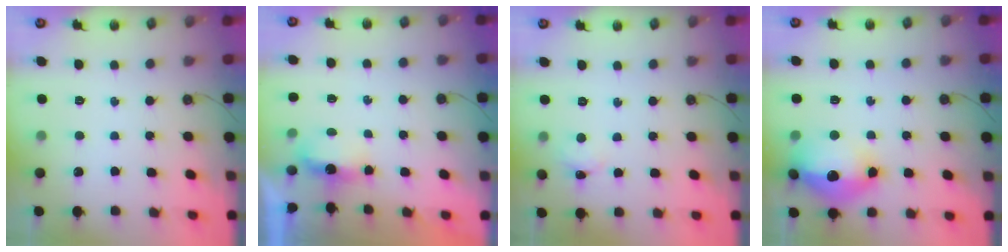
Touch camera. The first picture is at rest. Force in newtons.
{"total": 3.8, "press": 3.7, "slide": 0.6}
{"total": 3.3, "press": 3.3, "slide": 0.4}
{"total": 16.4, "press": 16.3, "slide": 1.8}